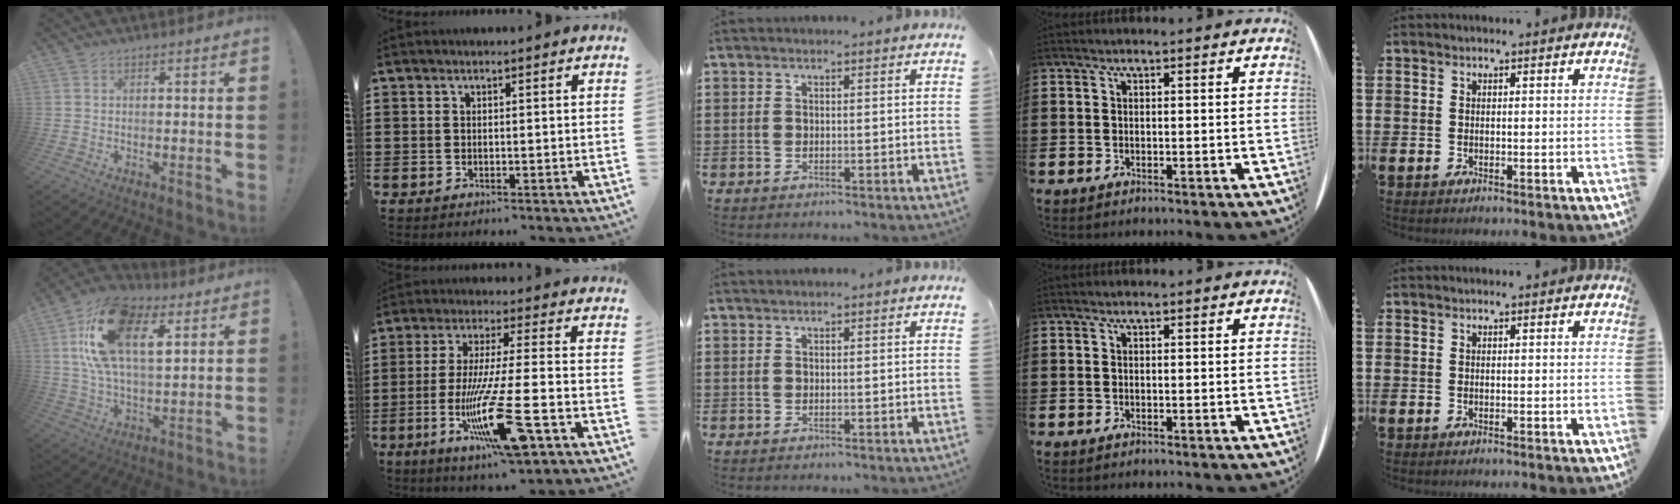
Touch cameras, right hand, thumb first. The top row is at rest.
{"thumb": {"total": 21.3, "force": [8.6, 11.5, 15.8], "torque": [-0.301, -0.021, 0.148]}, "index": {"total": 16.0, "force": [-5.8, 2.0, 14.8], "torque": [-0.297, -0.012, -0.103]}}